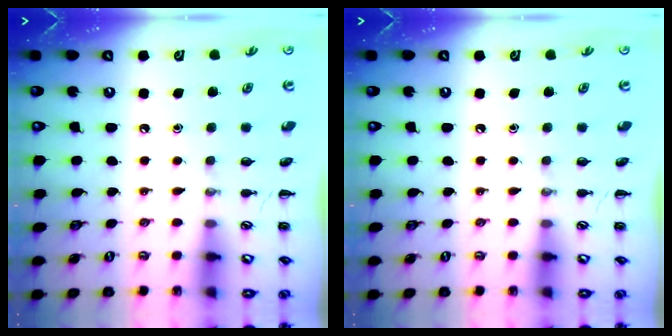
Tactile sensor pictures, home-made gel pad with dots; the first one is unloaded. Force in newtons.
{"total": 0.0}